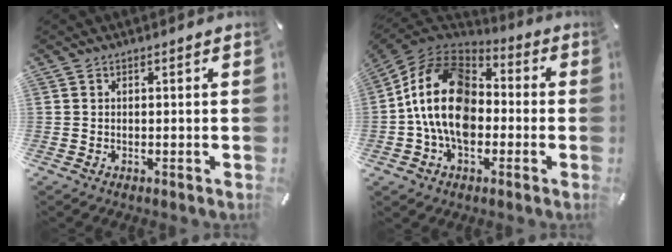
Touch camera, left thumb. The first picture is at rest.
{"total": 18.2, "force": [-2.4, 13.1, 12.4], "torque": [-0.264, 0.028, -0.049]}